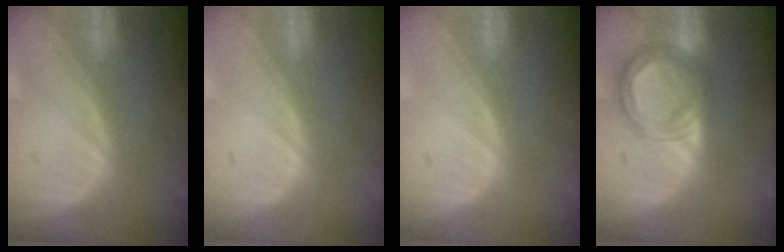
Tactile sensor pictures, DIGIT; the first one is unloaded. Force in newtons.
{"total": 0.6, "press": 0.1, "slide": 0.6}
{"total": 0.6, "press": 0.1, "slide": 0.6}
{"total": 7.8, "press": 7.8, "slide": 0.5}